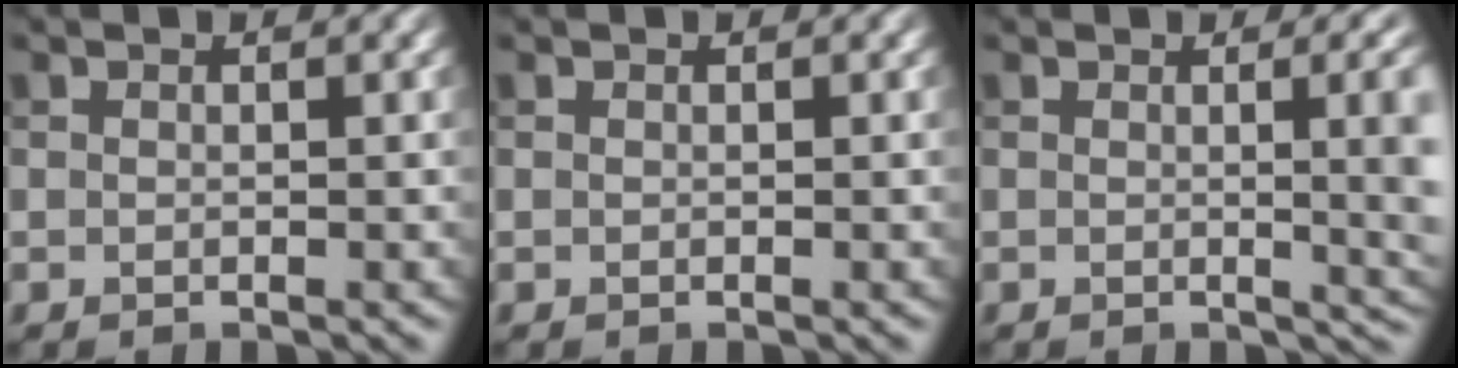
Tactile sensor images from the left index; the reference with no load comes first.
{"total": 0.0}
{"total": 6.6, "force": [0.2, 2.6, 6.0], "torque": [-0.033, 0.003, 0.005]}